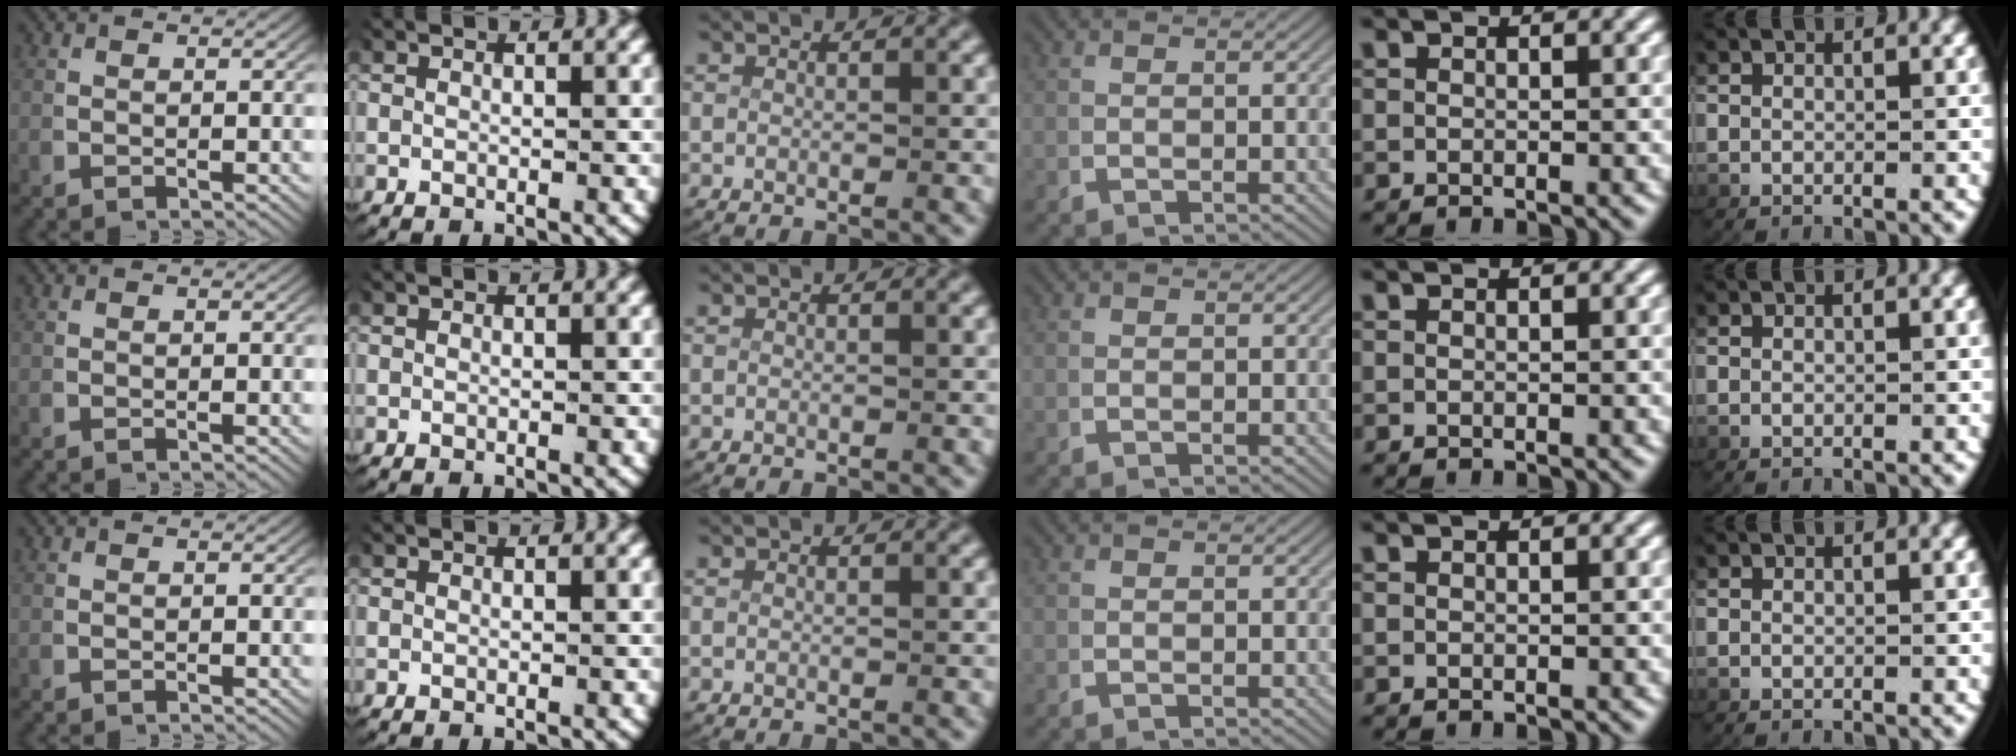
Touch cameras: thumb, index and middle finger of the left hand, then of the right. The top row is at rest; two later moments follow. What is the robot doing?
{"motion": "lift_and_place", "object": "paper towel"}